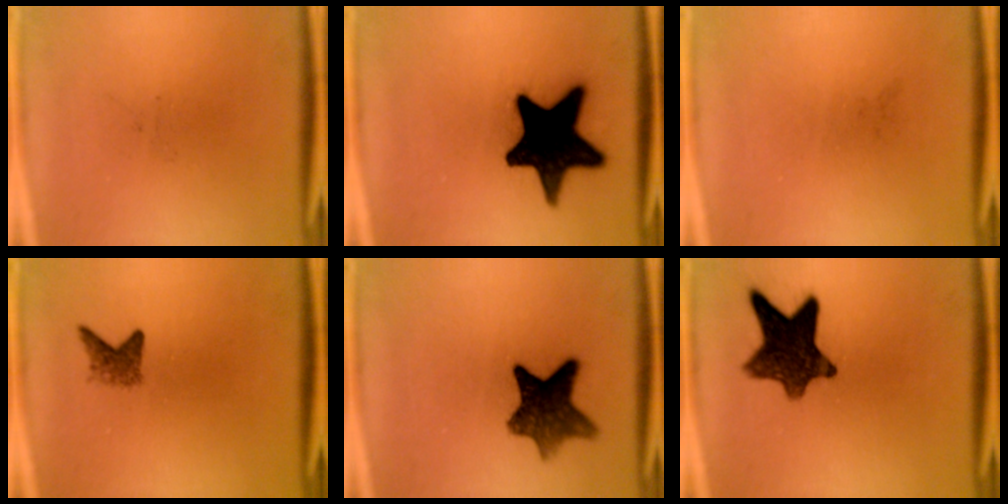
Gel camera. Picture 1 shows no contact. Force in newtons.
{"total": 19.2}
{"total": 0.0}
{"total": 2.2}
{"total": 9.2}
{"total": 11.5}